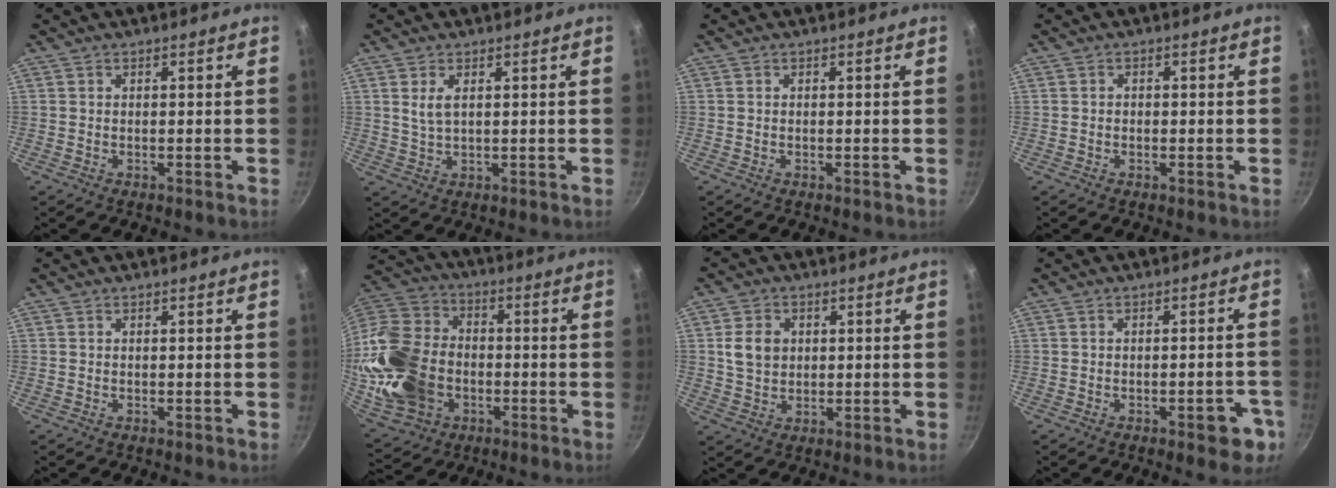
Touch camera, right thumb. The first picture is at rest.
{"total": 3.3, "force": [1.1, 1.5, 2.7], "torque": [-0.054, -0.007, 0.025]}
{"total": 0.0}
{"total": 0.6, "force": [-0.3, 0.5, 0.2], "torque": [-0.003, 0.001, -0.005]}
{"total": 0.0}
{"total": 22.3, "force": [-3.8, 16.7, 14.2], "torque": [-0.282, 0.034, -0.061]}
{"total": 6.0, "force": [1.1, 4.8, 3.4], "torque": [-0.047, 0.003, 0.018]}
{"total": 6.3, "force": [-2.8, 2.6, 5.0], "torque": [-0.040, 0.019, -0.030]}